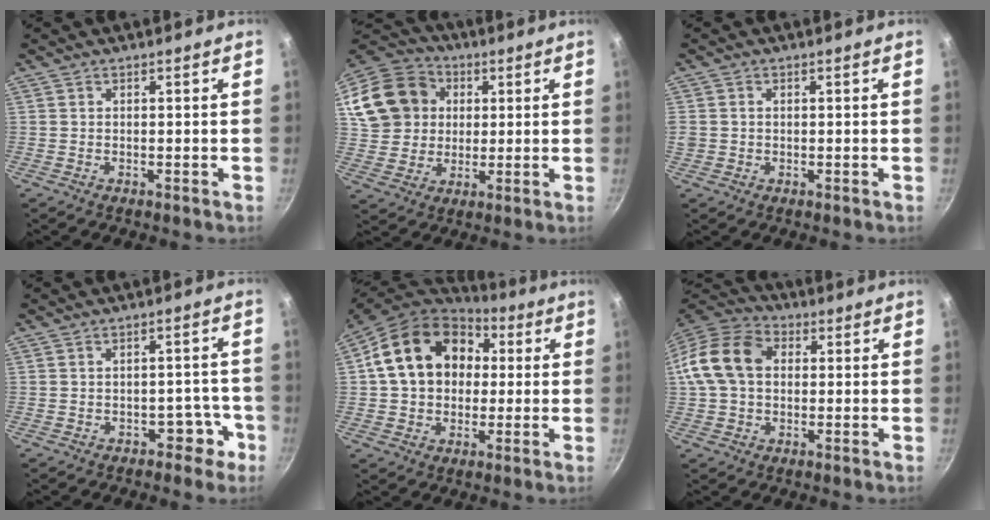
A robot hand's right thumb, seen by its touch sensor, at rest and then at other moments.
{"total": 17.9, "force": [4.6, 15.2, 8.1], "torque": [-0.154, 0.029, 0.089]}
{"total": 2.4, "force": [0.0, 2.2, 1.0], "torque": [-0.019, 0.004, 0.001]}
{"total": 4.4, "force": [-2.4, 3.1, 2.2], "torque": [0.005, 0.041, -0.015]}
{"total": 19.0, "force": [3.7, 14.8, 11.3], "torque": [-0.175, 0.032, 0.054]}
{"total": 14.4, "force": [1.8, 10.6, 9.6], "torque": [-0.167, 0.030, 0.015]}